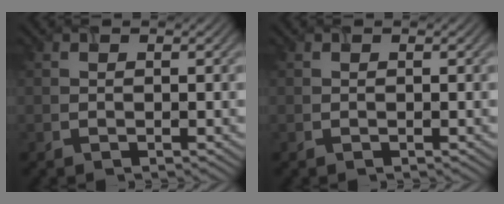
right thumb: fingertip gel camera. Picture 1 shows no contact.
{"total": 0.0}